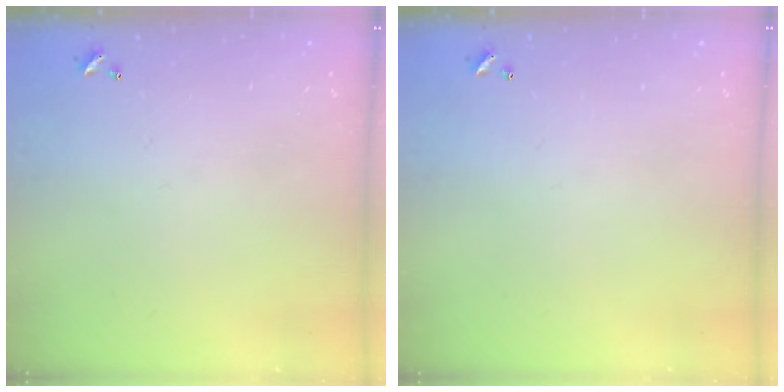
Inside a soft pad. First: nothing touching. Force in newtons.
{"total": 0.0}